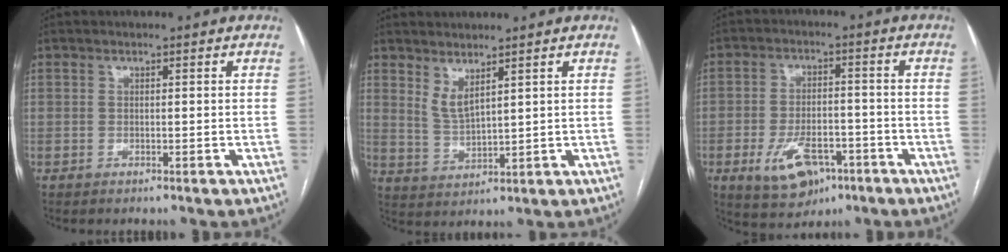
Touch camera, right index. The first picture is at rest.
{"total": 3.7, "force": [2.7, 0.5, 2.4], "torque": [-0.055, -0.018, 0.064]}
{"total": 9.7, "force": [-4.6, 5.3, 6.8], "torque": [-0.125, -0.002, -0.066]}